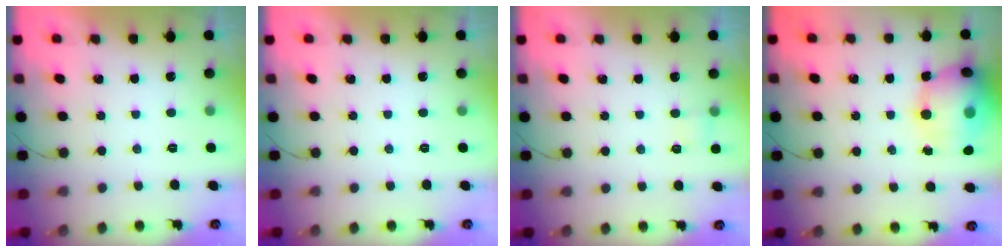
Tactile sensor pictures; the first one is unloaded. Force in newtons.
{"total": 0.0}
{"total": 2.8, "press": 2.6, "slide": 1.1}
{"total": 17.9, "press": 16.9, "slide": 5.7}